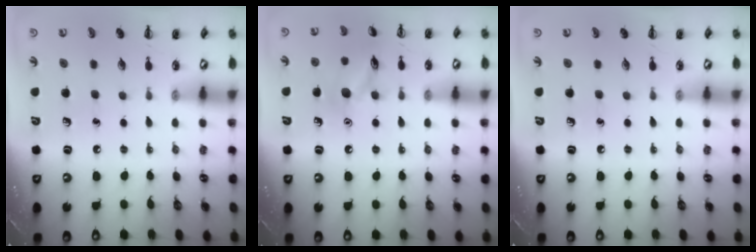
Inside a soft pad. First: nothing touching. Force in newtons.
{"total": 10.6, "press": 10.6, "slide": 0.5}
{"total": 0.0}